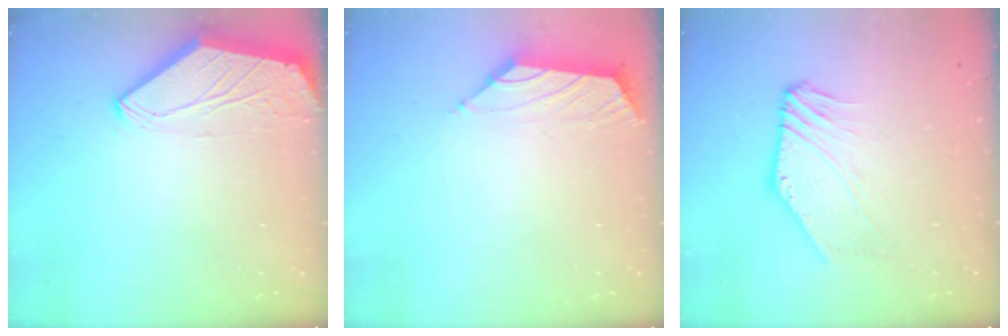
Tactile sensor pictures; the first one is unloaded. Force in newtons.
{"total": 1.6, "press": 1.5, "slide": 0.6}
{"total": 0.6, "press": 0.4, "slide": 0.4}